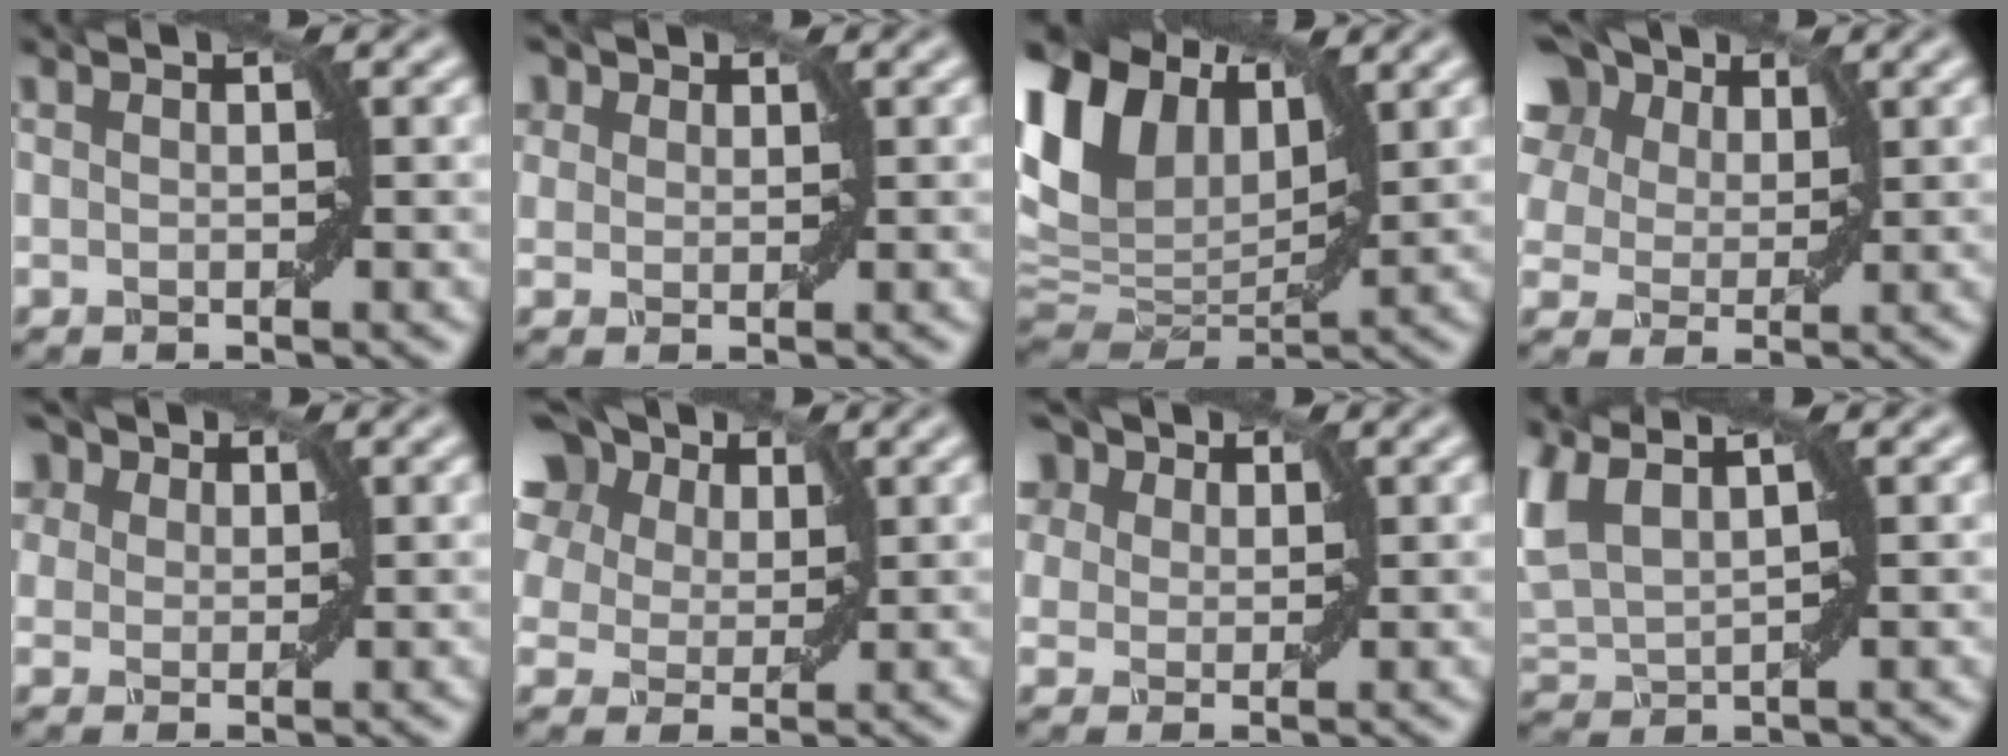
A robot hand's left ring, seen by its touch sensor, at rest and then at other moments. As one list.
[{"total": 5.5, "force": [3.2, 3.6, 2.5], "torque": [-0.073, 0.018, 0.047]}, {"total": 11.6, "force": [4.5, 7.6, 7.4], "torque": [-0.172, 0.015, 0.082]}, {"total": 13.9, "force": [7.4, 9.2, 7.3], "torque": [-0.172, 0.048, 0.130]}, {"total": 9.1, "force": [5.3, 5.9, 4.5], "torque": [-0.107, 0.035, 0.070]}, {"total": 15.9, "force": [8.4, 10.4, 8.7], "torque": [-0.203, 0.056, 0.148]}, {"total": 11.5, "force": [6.5, 7.3, 6.0], "torque": [-0.132, 0.045, 0.089]}, {"total": 4.6, "force": [2.4, 2.0, 3.3], "torque": [-0.094, 0.017, 0.047]}]